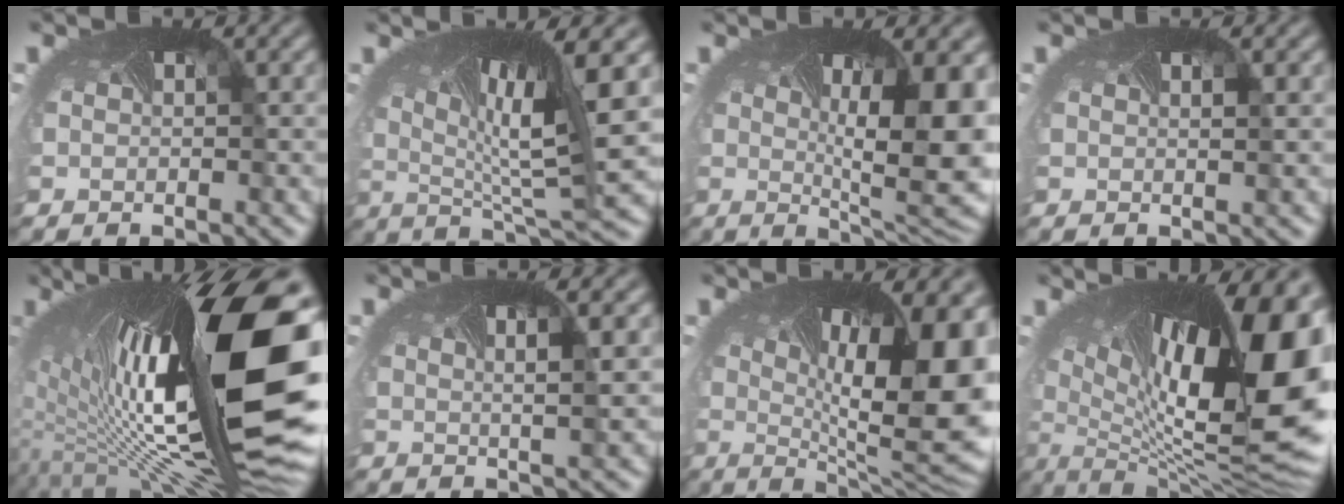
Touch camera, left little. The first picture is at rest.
{"total": 12.2, "force": [2.0, 3.4, 11.5], "torque": [-0.213, -0.009, 0.039]}
{"total": 11.3, "force": [0.3, 3.9, 10.6], "torque": [-0.160, -0.024, 0.007]}
{"total": 0.6, "force": [0.2, 0.1, 0.6], "torque": [-0.005, 0.000, -0.006]}
{"total": 18.8, "force": [2.5, 6.9, 17.3], "torque": [-0.300, -0.004, 0.045]}
{"total": 2.4, "force": [0.5, 0.3, 2.3], "torque": [-0.042, -0.010, 0.003]}
{"total": 15.3, "force": [0.2, 6.2, 14.0], "torque": [-0.204, -0.027, 0.007]}
{"total": 19.1, "force": [2.2, 7.8, 17.3], "torque": [-0.266, -0.017, 0.035]}